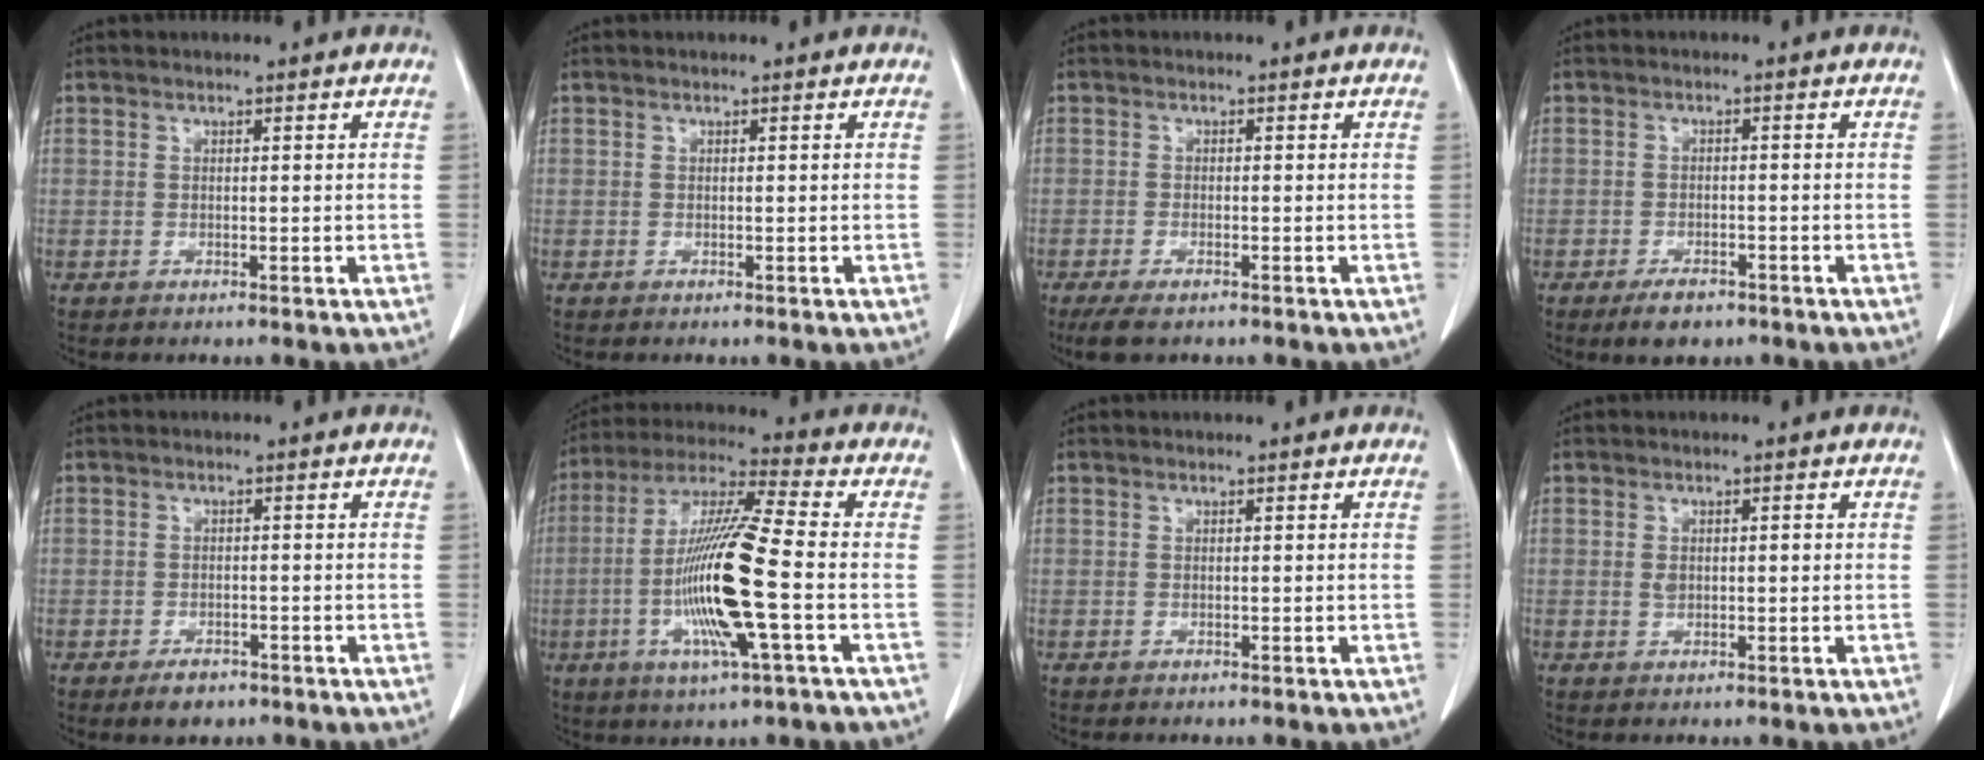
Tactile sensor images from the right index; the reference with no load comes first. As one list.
[{"total": 0.0}, {"total": 3.9, "force": [-2.7, 1.0, 2.6], "torque": [-0.049, -0.008, -0.040]}, {"total": 3.8, "force": [-2.7, 1.9, 2.1], "torque": [-0.037, -0.001, -0.036]}, {"total": 2.7, "force": [-1.9, 1.5, 1.2], "torque": [-0.019, 0.001, -0.022]}, {"total": 16.2, "force": [-3.3, 0.3, 15.8], "torque": [-0.320, -0.010, -0.070]}, {"total": 0.0}, {"total": 1.8, "force": [0.1, 1.0, 1.5], "torque": [-0.030, 0.007, 0.006]}]